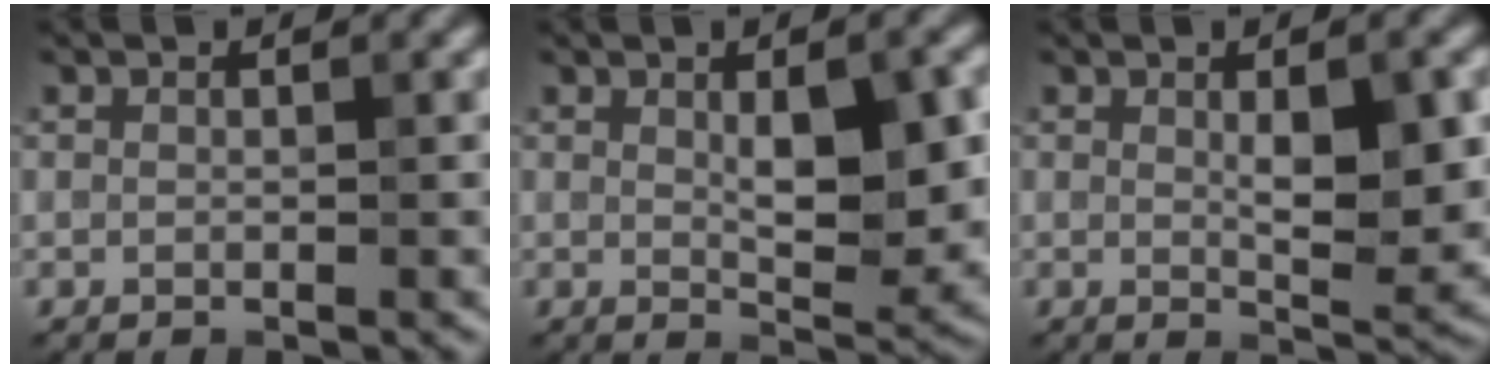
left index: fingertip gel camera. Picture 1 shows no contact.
{"total": 5.7, "force": [0.8, 2.0, 5.3], "torque": [-0.082, -0.004, 0.018]}
{"total": 5.0, "force": [0.6, 1.5, 4.8], "torque": [-0.076, -0.005, 0.014]}